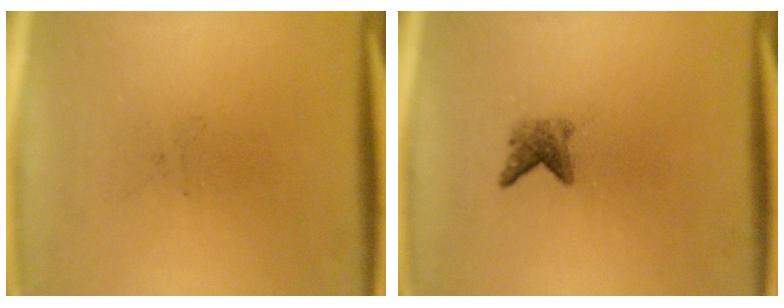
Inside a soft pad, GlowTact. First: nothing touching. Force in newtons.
{"total": 2.1}